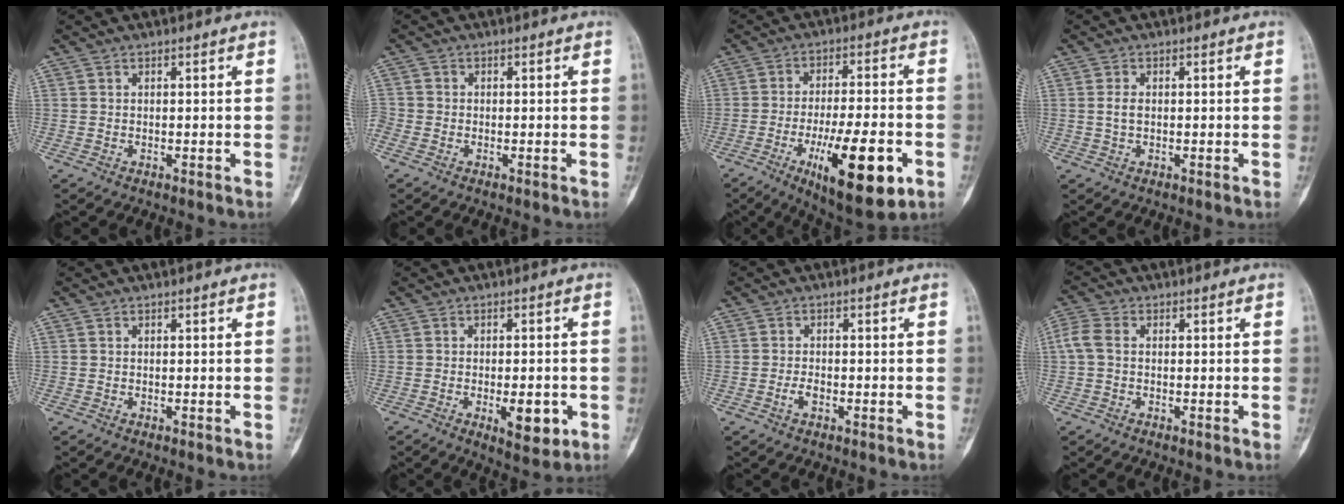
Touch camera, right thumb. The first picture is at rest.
{"total": 3.1, "force": [-1.4, 2.1, 1.8], "torque": [-0.054, 0.005, -0.035]}
{"total": 17.7, "force": [-6.6, 5.4, 15.6], "torque": [-0.241, 0.012, -0.091]}
{"total": 1.9, "force": [-0.1, 1.1, 1.5], "torque": [-0.030, 0.001, -0.005]}
{"total": 0.0}
{"total": 6.6, "force": [-2.0, 2.7, 5.7], "torque": [-0.068, -0.002, -0.020]}
{"total": 1.9, "force": [-0.8, 1.0, 1.4], "torque": [-0.029, 0.005, -0.018]}
{"total": 3.9, "force": [-0.2, 2.6, 2.9], "torque": [-0.078, 0.009, -0.016]}